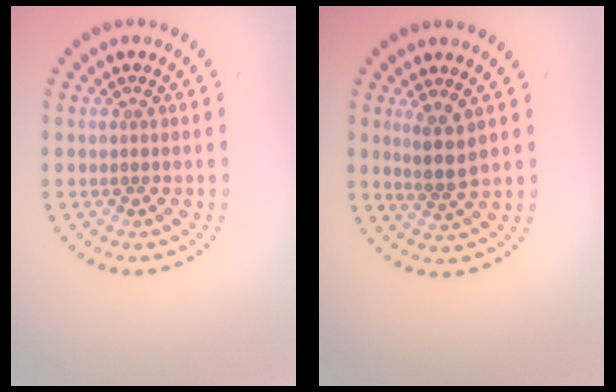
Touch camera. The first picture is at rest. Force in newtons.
{"total": 2.5, "press": 2.0, "slide": 1.4}